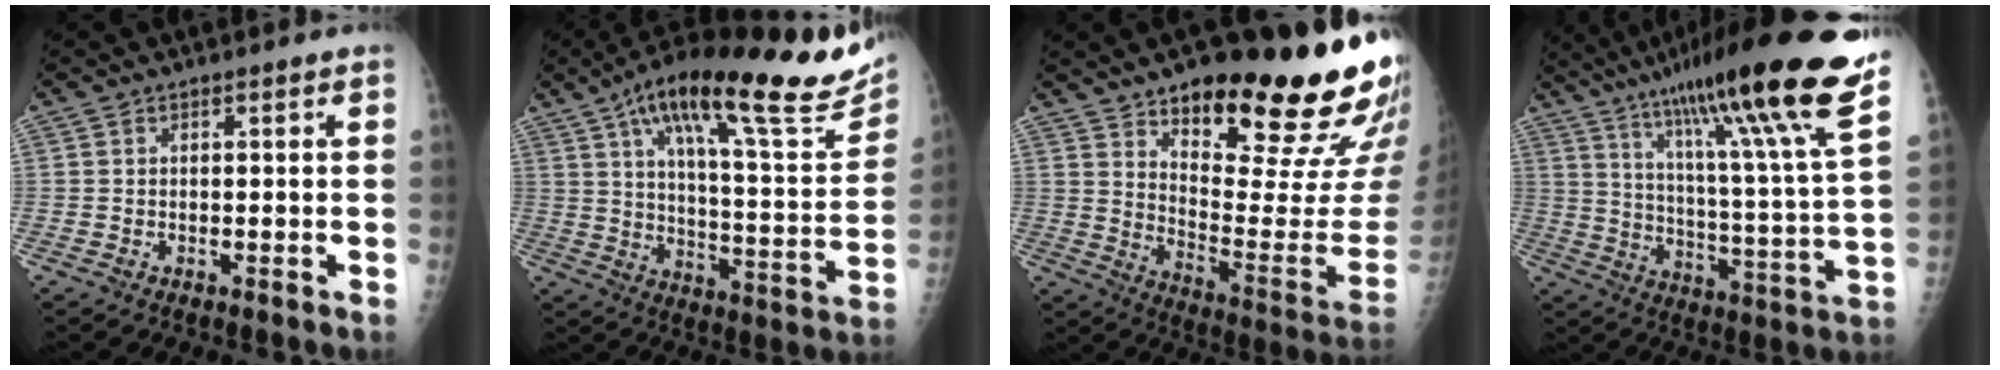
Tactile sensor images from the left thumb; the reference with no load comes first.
{"total": 28.9, "force": [17.4, 7.5, 21.8], "torque": [-0.299, -0.035, 0.262]}
{"total": 25.7, "force": [17.3, 6.5, 17.8], "torque": [-0.214, -0.100, 0.257]}
{"total": 27.0, "force": [18.6, 1.1, 19.5], "torque": [-0.296, -0.079, 0.289]}